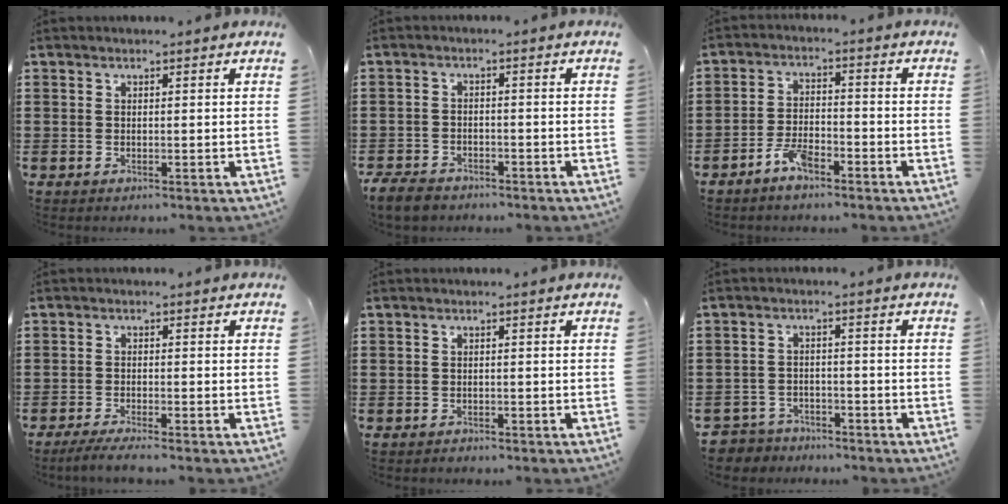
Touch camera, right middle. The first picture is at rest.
{"total": 3.8, "force": [-3.5, 1.2, 0.9], "torque": [-0.029, -0.001, -0.076]}
{"total": 4.3, "force": [-3.4, 1.3, 2.3], "torque": [-0.053, 0.007, -0.068]}
{"total": 2.6, "force": [-2.4, 0.0, 1.0], "torque": [-0.022, -0.004, -0.049]}
{"total": 1.3, "force": [-1.1, 0.6, -0.2], "torque": [0.004, 0.004, -0.025]}
{"total": 3.7, "force": [-3.5, 1.0, -0.4], "torque": [-0.009, -0.004, -0.081]}